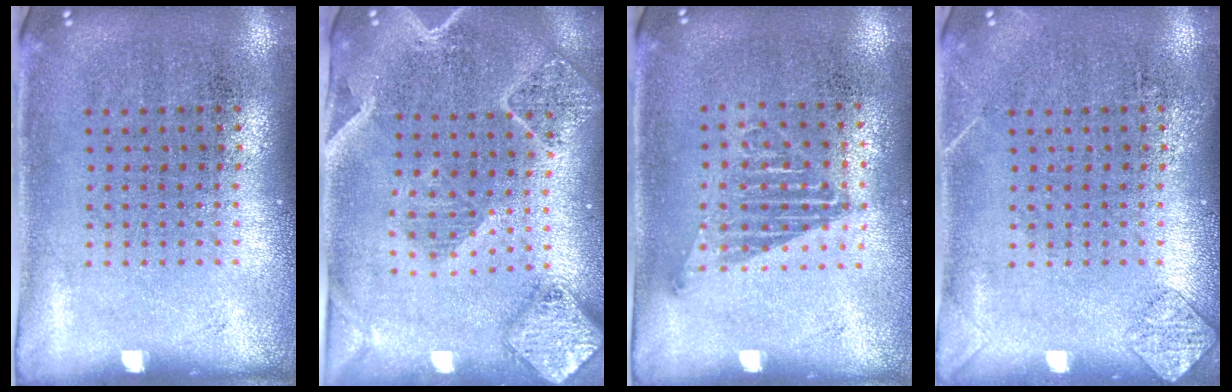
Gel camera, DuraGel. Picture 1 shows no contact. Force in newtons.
{"total": 2.4, "press": 2.2, "slide": 0.8}
{"total": 1.2, "press": 1.0, "slide": 0.7}
{"total": 1.3, "press": 1.3, "slide": 0.1}